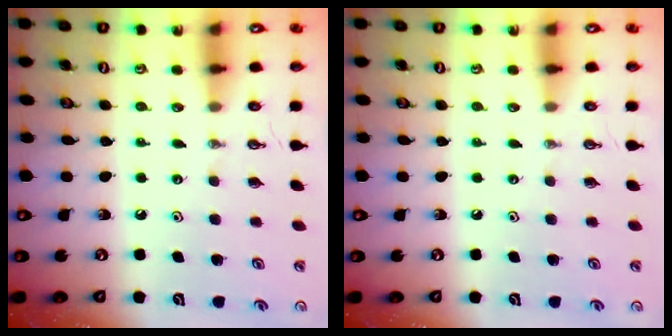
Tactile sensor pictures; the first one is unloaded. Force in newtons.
{"total": 0.0}